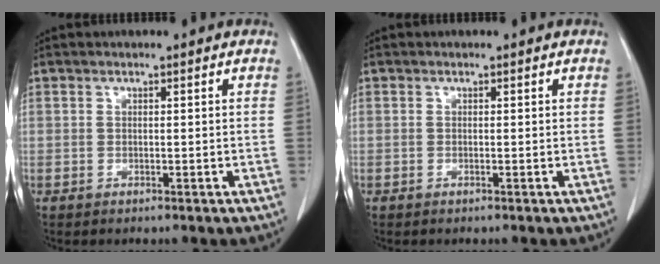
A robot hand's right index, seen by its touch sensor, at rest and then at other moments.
{"total": 0.0}